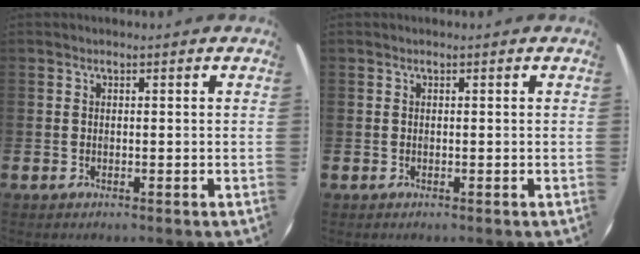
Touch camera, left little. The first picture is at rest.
{"total": 0.0}